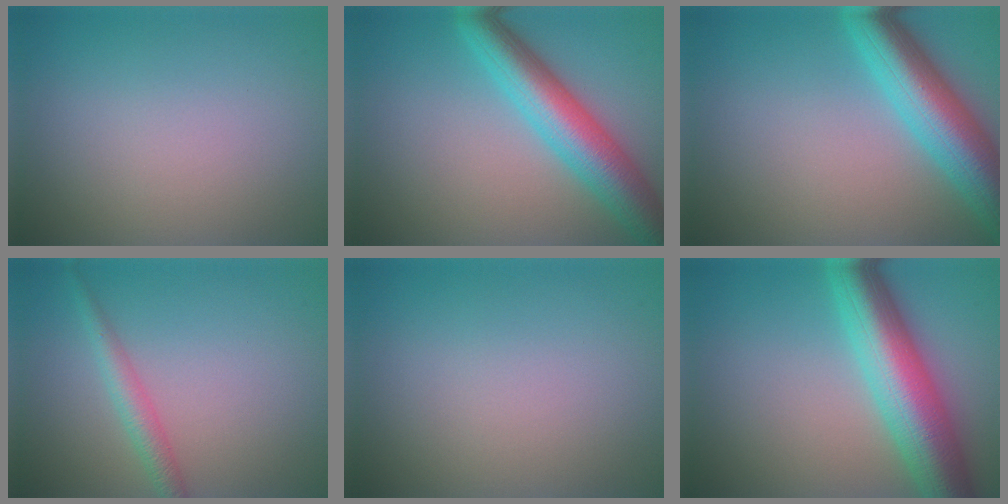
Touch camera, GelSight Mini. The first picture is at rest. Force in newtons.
{"total": 6.9, "press": 6.9, "slide": 0.3}
{"total": 7.7, "press": 7.7, "slide": 0.3}
{"total": 2.2, "press": 2.2, "slide": 0.2}
{"total": 0.0}
{"total": 9.2, "press": 9.2, "slide": 0.3}